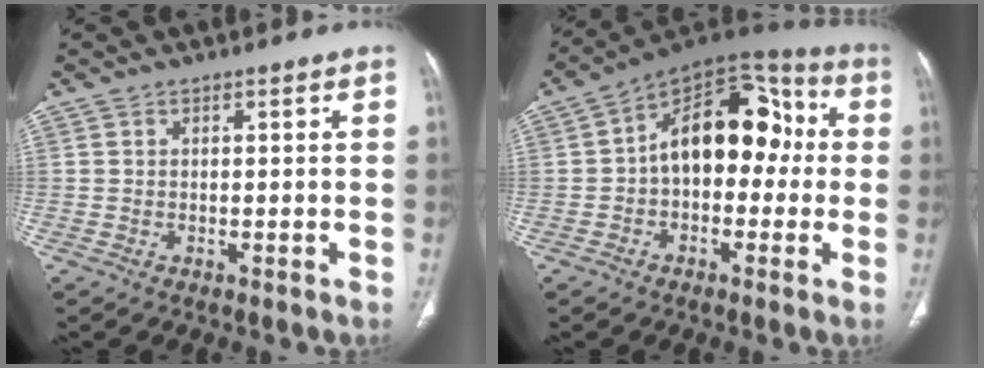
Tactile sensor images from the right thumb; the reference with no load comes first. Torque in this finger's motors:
{"motor_torque": [1.68, 2.52, 1.18, -0.32, 0.17]}